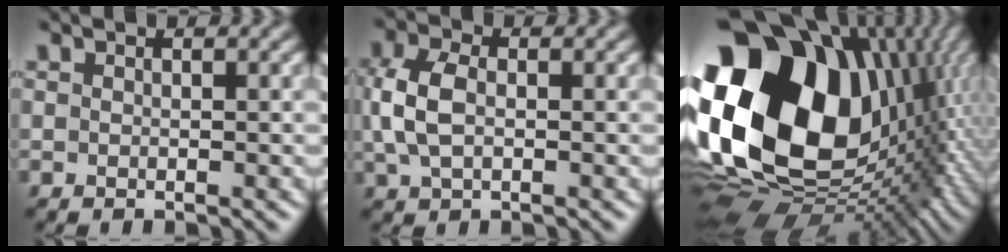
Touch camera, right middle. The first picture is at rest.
{"total": 4.0, "force": [0.3, 2.6, 3.0], "torque": [-0.076, 0.008, 0.002]}
{"total": 22.0, "force": [2.6, 16.0, 14.8], "torque": [-0.316, -0.041, 0.080]}